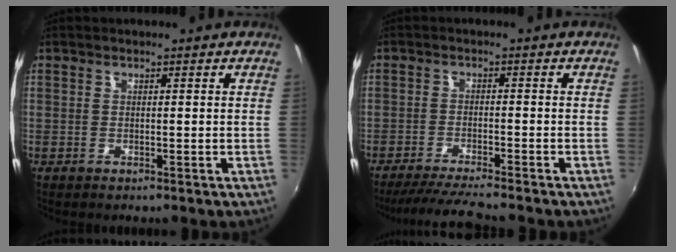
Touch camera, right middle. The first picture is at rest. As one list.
[{"total": 7.8, "force": [-7.1, -0.3, 3.3], "torque": [-0.083, -0.015, -0.121]}]